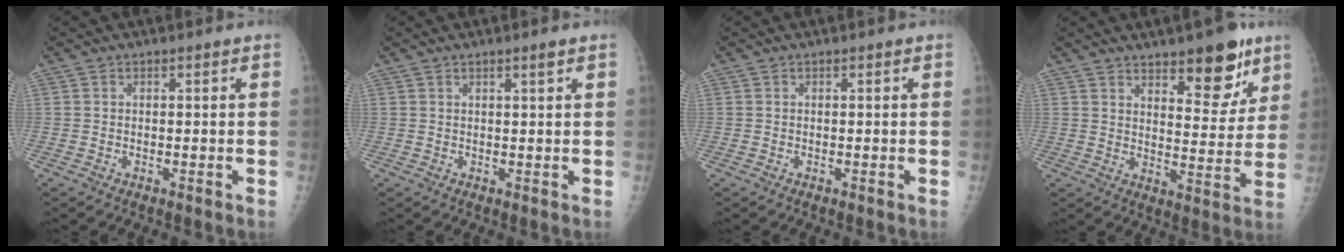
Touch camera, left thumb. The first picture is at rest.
{"total": 1.2, "force": [0.8, -0.1, 0.9], "torque": [-0.014, -0.005, 0.015]}
{"total": 0.0}
{"total": 11.8, "force": [7.7, 4.5, 7.7], "torque": [-0.069, -0.051, 0.113]}